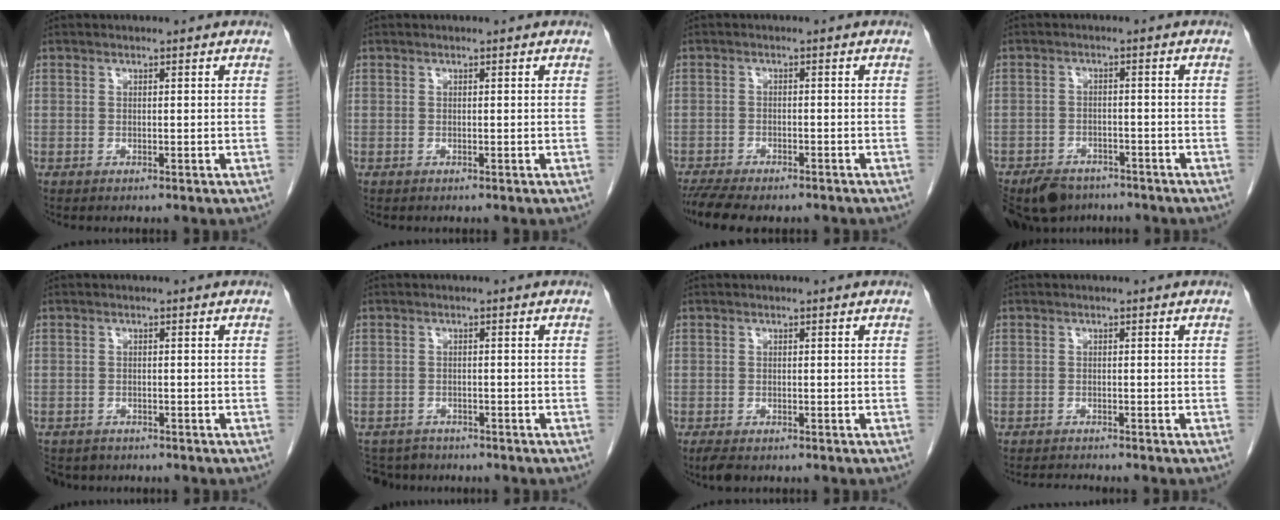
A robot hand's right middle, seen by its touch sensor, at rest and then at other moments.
{"total": 0.0}
{"total": 9.2, "force": [-7.7, 2.5, 4.4], "torque": [-0.072, -0.006, -0.114]}
{"total": 10.2, "force": [-8.2, 5.2, 3.3], "torque": [-0.071, -0.013, -0.117]}
{"total": 5.3, "force": [-4.3, 2.9, 0.9], "torque": [-0.014, -0.003, -0.066]}
{"total": 5.1, "force": [-4.6, 2.2, 0.1], "torque": [0.003, -0.006, -0.074]}
{"total": 2.6, "force": [-2.0, 0.9, 1.5], "torque": [-0.032, -0.007, -0.030]}
{"total": 2.6, "force": [-2.5, -0.4, 0.5], "torque": [-0.012, -0.014, -0.040]}